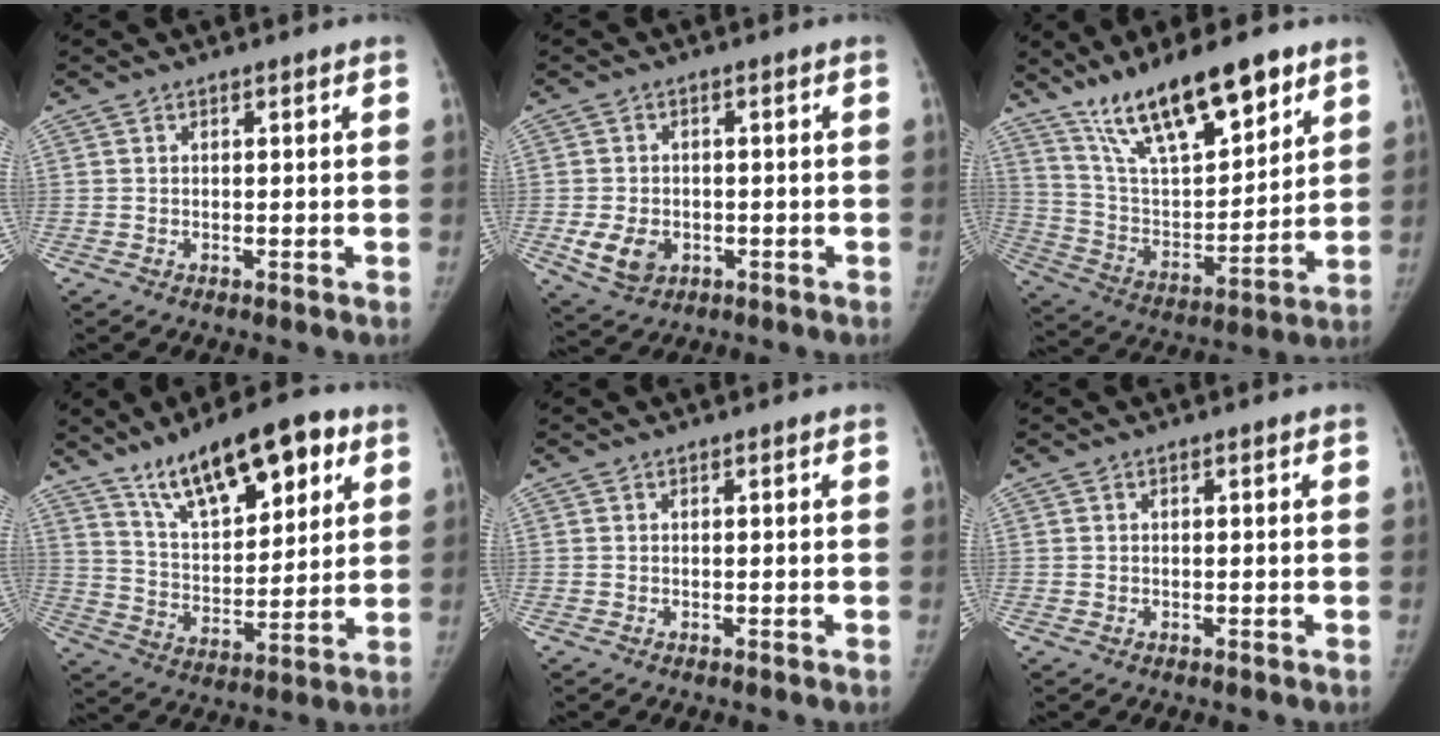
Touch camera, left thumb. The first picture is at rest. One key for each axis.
{"total": 6.5, "fx": -1.9, "fy": 5.0, "fz": 3.7, "tx": -0.059, "ty": 0.001, "tz": -0.024}
{"total": 21.4, "fx": 14.4, "fy": 7.1, "fz": 14.1, "tx": -0.208, "ty": -0.057, "tz": 0.263}
{"total": 18.7, "fx": 11.0, "fy": 7.5, "fz": 13.1, "tx": -0.172, "ty": -0.040, "tz": 0.190}
{"total": 0.0}
{"total": 0.0}